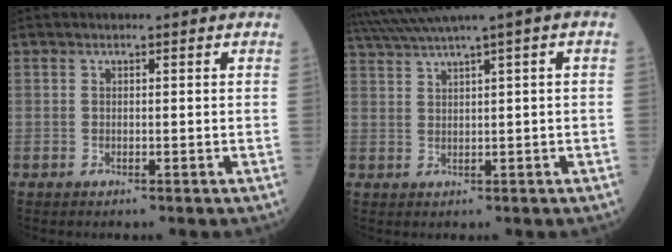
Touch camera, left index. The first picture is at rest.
{"total": 5.7, "force": [4.0, -1.4, 3.8], "torque": [-0.081, 0.020, 0.079]}